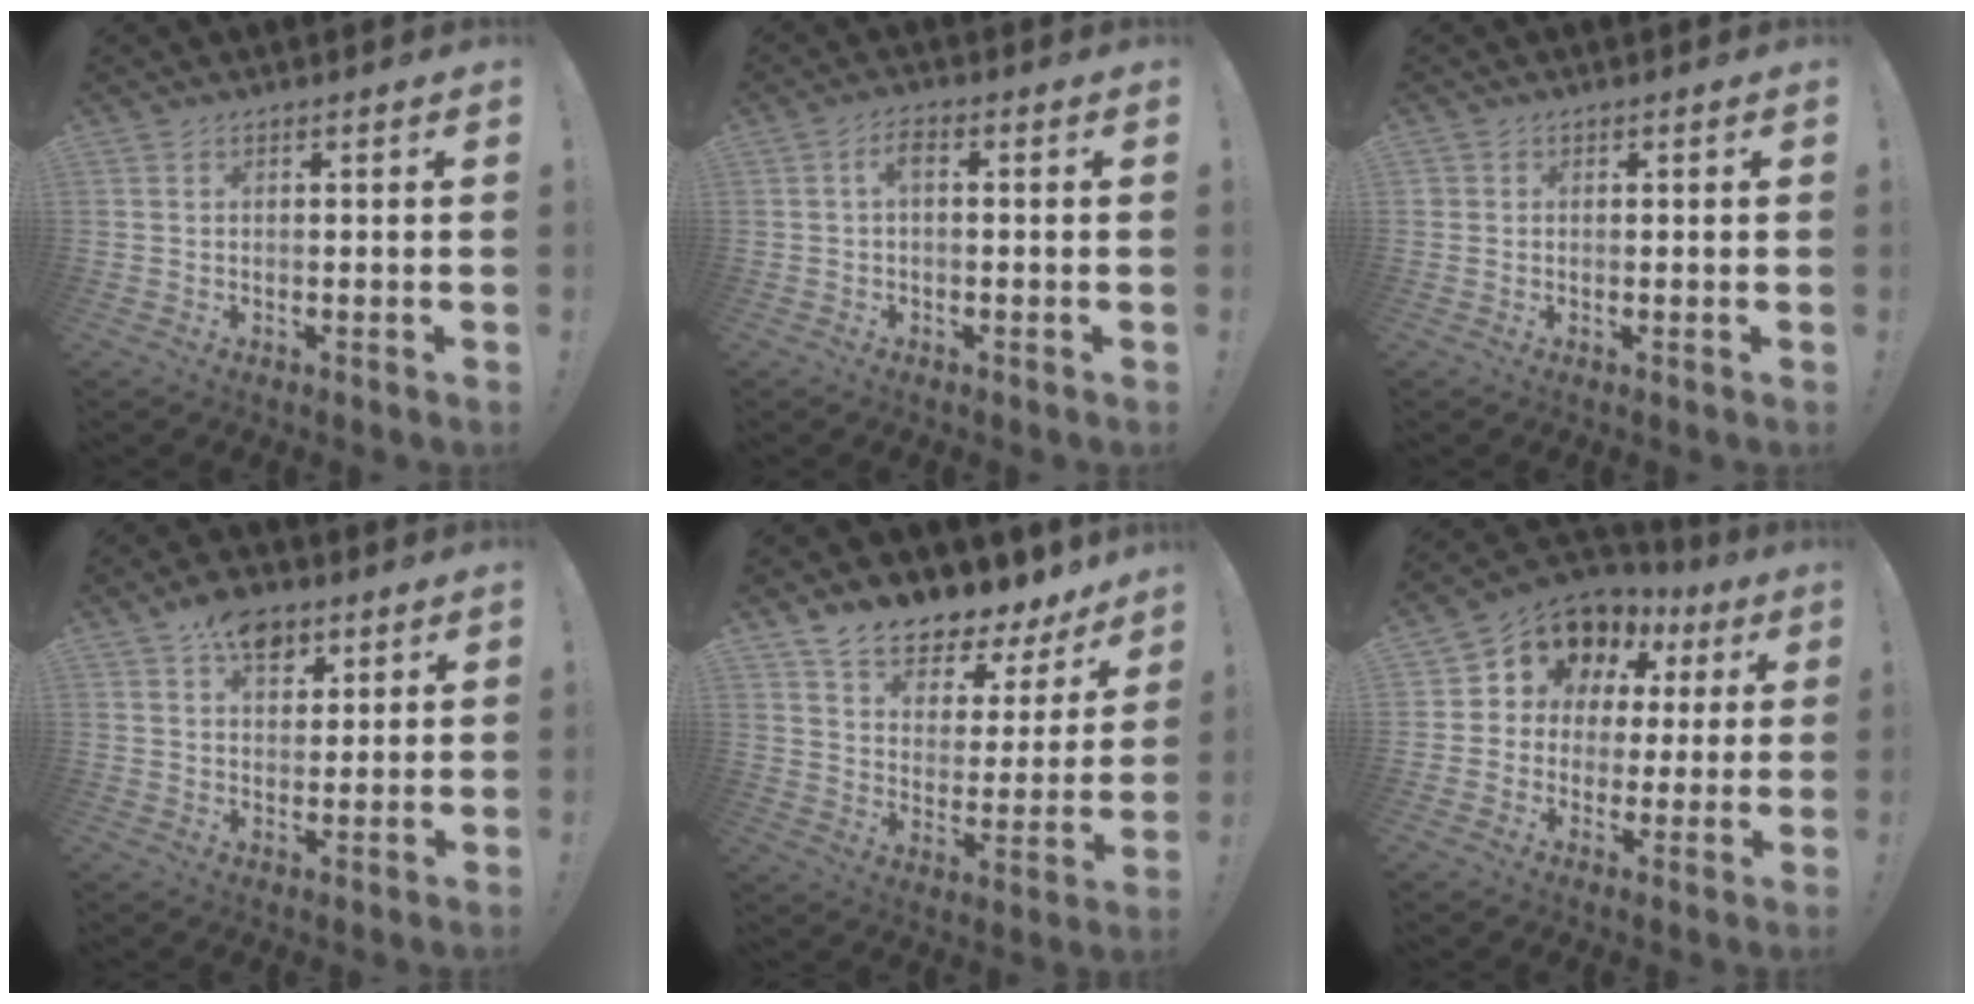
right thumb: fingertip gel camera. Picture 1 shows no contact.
{"total": 3.1, "force": [0.0, 1.5, 2.7], "torque": [-0.057, 0.011, -0.001]}
{"total": 1.3, "force": [0.5, 1.1, 0.3], "torque": [-0.011, 0.003, 0.011]}
{"total": 9.9, "force": [5.8, 6.4, 4.8], "torque": [-0.064, -0.018, 0.105]}
{"total": 9.0, "force": [8.1, 2.9, 2.4], "torque": [-0.046, -0.085, 0.140]}
{"total": 11.0, "force": [6.0, 8.3, 4.0], "torque": [-0.067, -0.043, 0.116]}